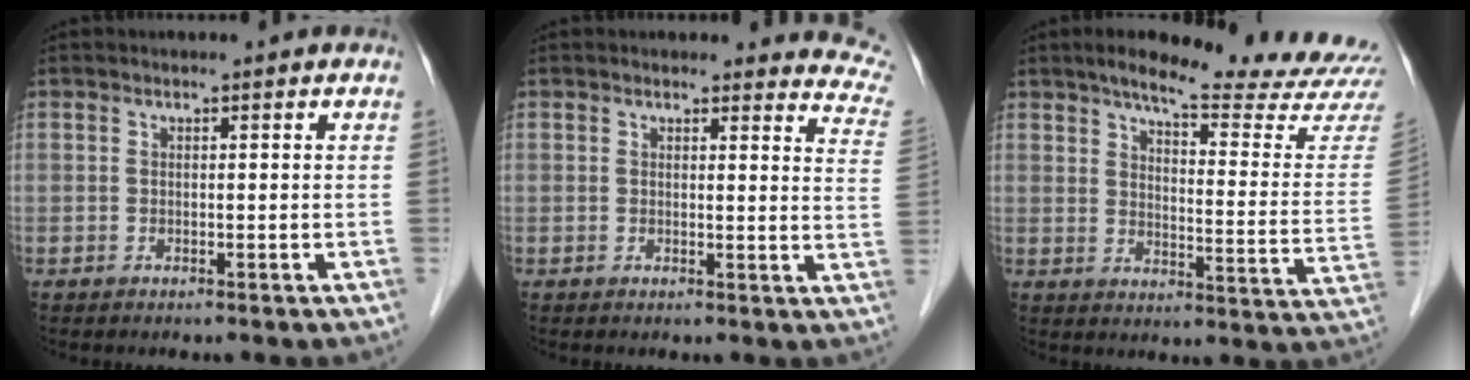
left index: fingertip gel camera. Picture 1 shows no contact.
{"total": 9.7, "force": [9.4, 1.8, 0.8], "torque": [0.035, -0.069, 0.054]}
{"total": 20.9, "force": [19.0, 0.4, 8.5], "torque": [-0.115, -0.084, 0.228]}